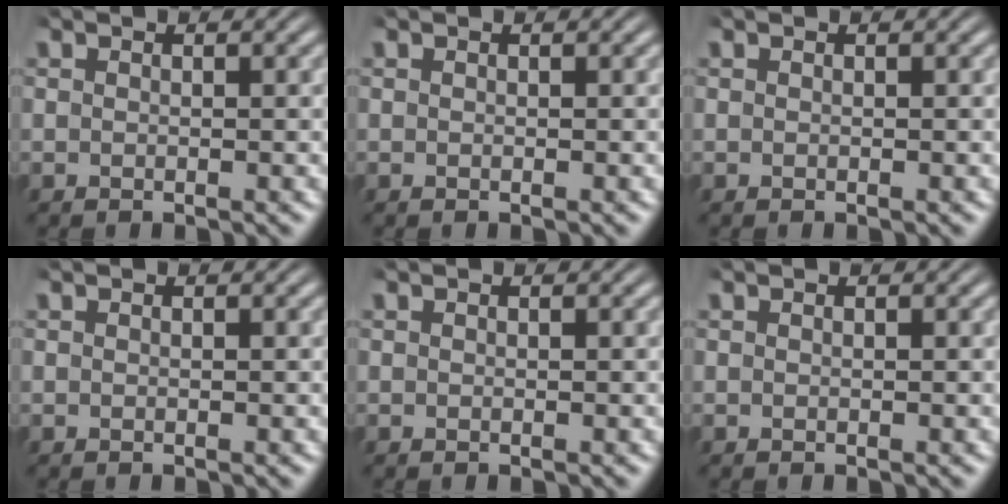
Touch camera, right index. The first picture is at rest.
{"total": 0.0}
{"total": 0.0}
{"total": 0.0}
{"total": 0.0}
{"total": 0.0}